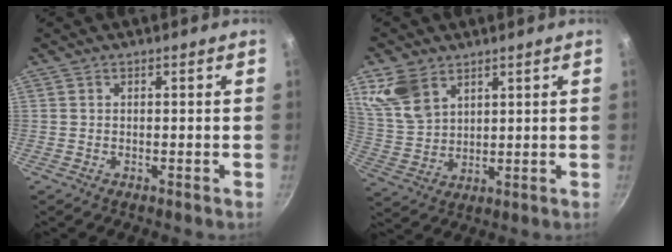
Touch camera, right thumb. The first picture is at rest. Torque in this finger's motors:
{"motor_torque": [-0.01, 2.30, 1.09, 0.80, 0.07]}